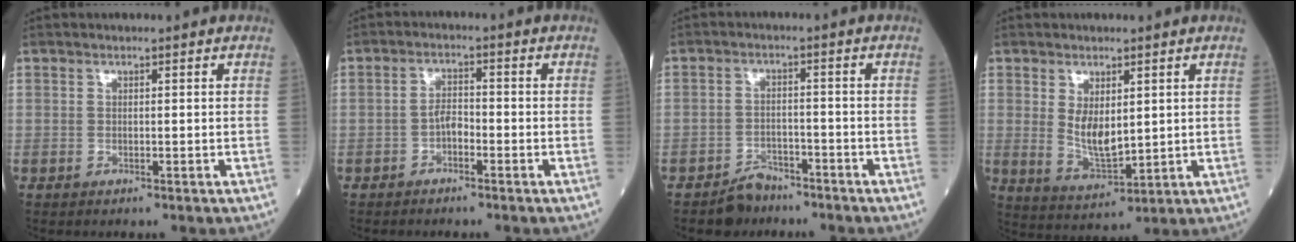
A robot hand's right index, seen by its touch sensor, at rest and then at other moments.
{"total": 2.4, "force": [-1.2, 1.1, 1.7], "torque": [-0.025, 0.007, -0.024]}
{"total": 4.0, "force": [-3.3, 2.3, 0.5], "torque": [-0.009, 0.007, -0.054]}
{"total": 6.0, "force": [1.4, 2.7, 5.2], "torque": [-0.102, -0.012, 0.039]}